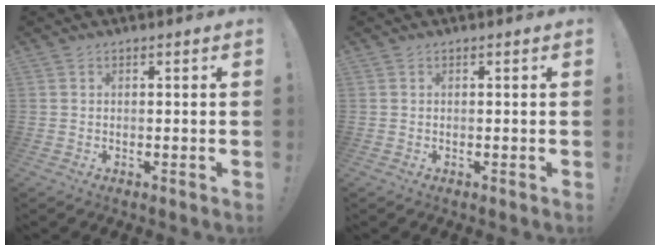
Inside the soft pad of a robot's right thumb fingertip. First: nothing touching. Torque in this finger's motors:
{"motor_torque": [-0.03, 0.03, -0.03, 0.03, 0.10]}